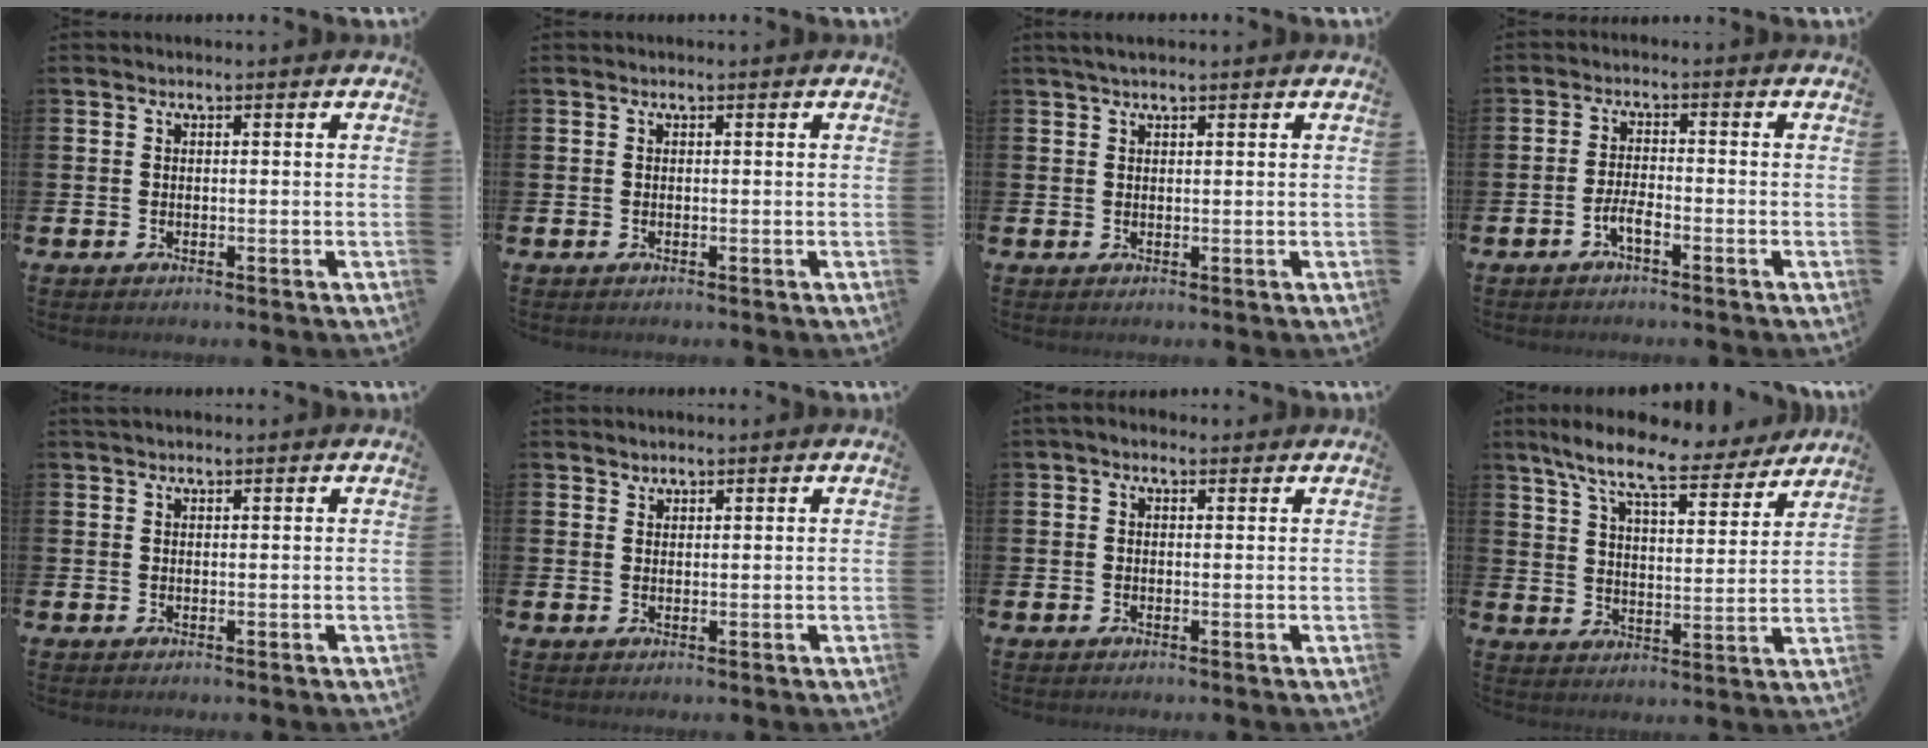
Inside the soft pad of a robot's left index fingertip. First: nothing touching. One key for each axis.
{"total": 0.0}
{"total": 1.8, "fx": 1.5, "fy": 0.5, "fz": 0.9, "tx": -0.018, "ty": 0.006, "tz": 0.027}
{"total": 2.4, "fx": -1.3, "fy": 0.6, "fz": 1.9, "tx": -0.042, "ty": 0.006, "tz": -0.023}
{"total": 0.8, "fx": 0.8, "fy": 0.2, "fz": 0.2, "tx": 0.005, "ty": -0.001, "tz": 0.012}
{"total": 1.3, "fx": 1.3, "fy": 0.4, "fz": -0.2, "tx": 0.010, "ty": -0.001, "tz": 0.023}
{"total": 1.0, "fx": 0.4, "fy": 0.7, "fz": 0.5, "tx": -0.001, "ty": 0.006, "tz": 0.004}
{"total": 10.0, "fx": 8.7, "fy": 1.9, "fz": 4.6, "tx": -0.110, "ty": -0.044, "tz": 0.150}